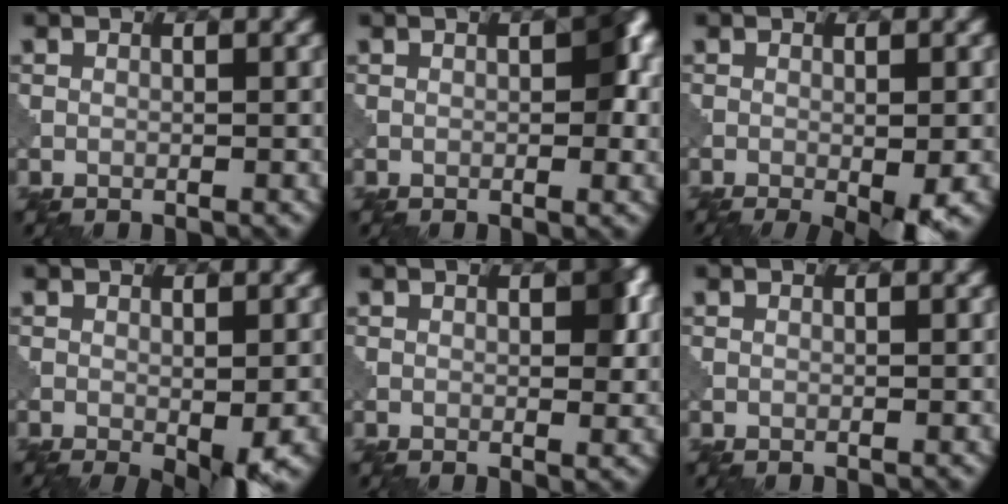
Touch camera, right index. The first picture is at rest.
{"total": 3.4, "force": [0.4, 1.6, 3.0], "torque": [-0.034, 0.003, 0.002]}
{"total": 4.8, "force": [-2.1, 0.8, 4.2], "torque": [-0.060, -0.009, -0.027]}
{"total": 3.7, "force": [-1.3, 0.9, 3.4], "torque": [-0.051, -0.012, -0.017]}
{"total": 3.1, "force": [0.6, 1.4, 2.7], "torque": [-0.031, -0.001, 0.009]}
{"total": 0.0}